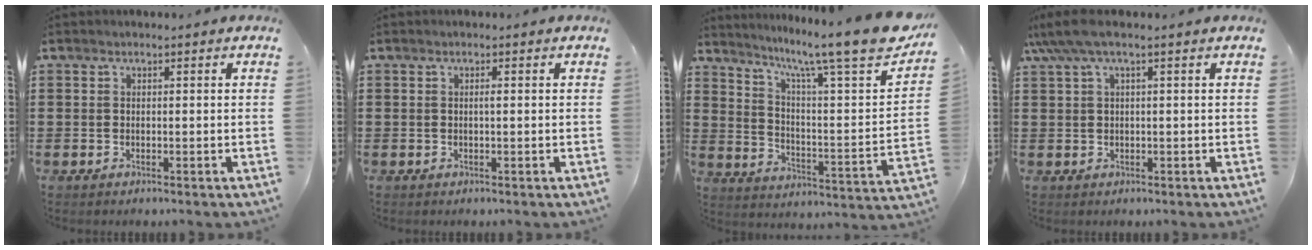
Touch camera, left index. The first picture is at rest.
{"total": 0.7, "force": [0.0, 0.0, 0.7], "torque": [-0.012, -0.003, 0.000]}
{"total": 11.4, "force": [9.0, 0.2, 6.9], "torque": [-0.133, -0.074, 0.136]}
{"total": 3.4, "force": [1.0, 0.7, 3.2], "torque": [-0.076, -0.003, 0.013]}